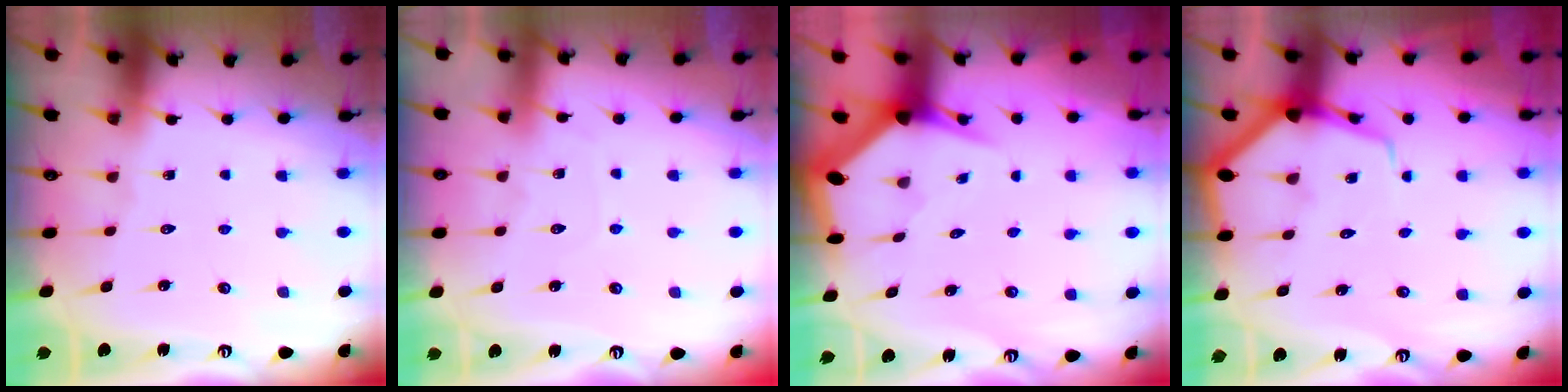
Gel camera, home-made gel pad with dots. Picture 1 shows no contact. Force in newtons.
{"total": 5.6, "press": 5.5, "slide": 0.6}
{"total": 4.4, "press": 4.3, "slide": 0.5}
{"total": 6.9, "press": 6.8, "slide": 0.7}